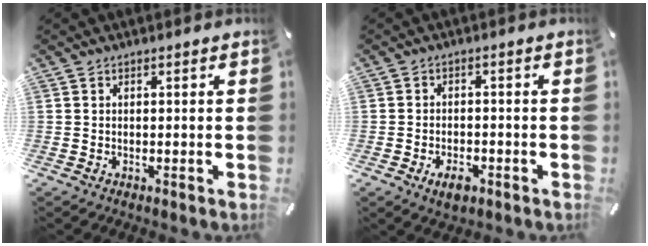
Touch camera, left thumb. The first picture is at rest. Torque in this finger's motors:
{"motor_torque": [0.02, 0.13, -0.06, -0.11, 0.00]}